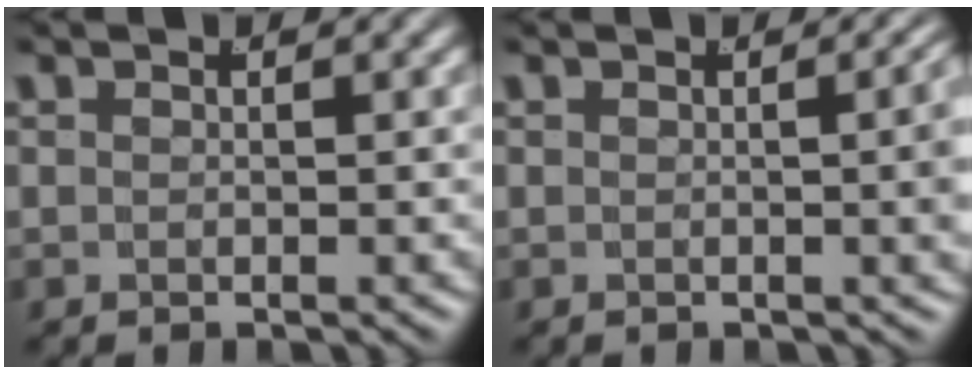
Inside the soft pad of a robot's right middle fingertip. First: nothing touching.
{"total": 3.1, "force": [0.3, 0.9, 3.0], "torque": [-0.014, 0.013, -0.005]}